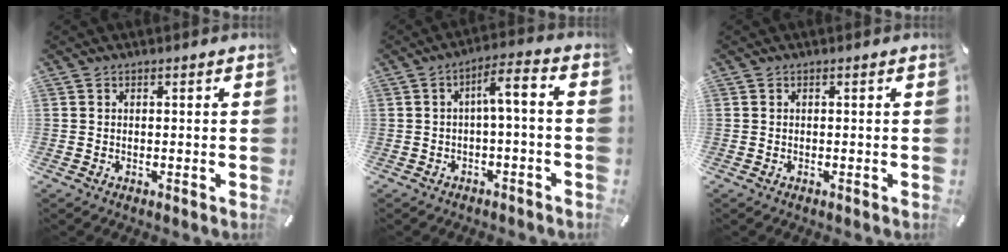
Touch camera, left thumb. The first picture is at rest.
{"total": 6.2, "force": [-1.1, 1.8, 5.8], "torque": [-0.106, 0.016, -0.021]}
{"total": 0.0}